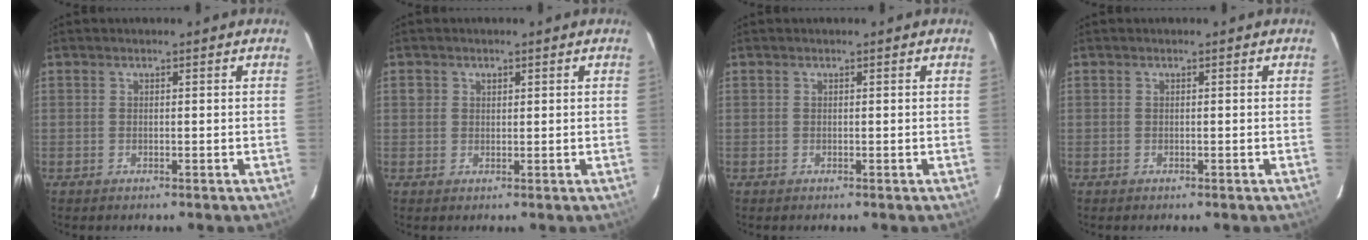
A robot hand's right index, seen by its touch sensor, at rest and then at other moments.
{"total": 1.4, "force": [0.4, 1.3, 0.3], "torque": [-0.005, 0.004, 0.007]}
{"total": 0.0}
{"total": 0.0}